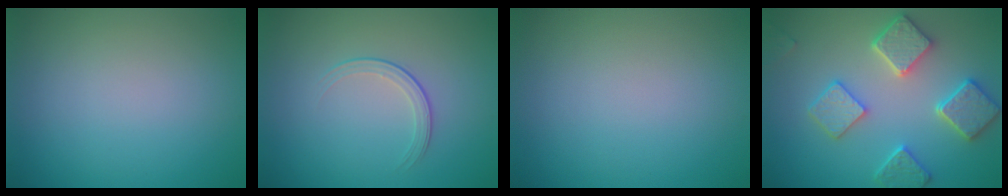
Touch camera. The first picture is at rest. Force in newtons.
{"total": 1.7, "press": 0.9, "slide": 1.4}
{"total": 0.0}
{"total": 5.1, "press": 4.6, "slide": 2.0}